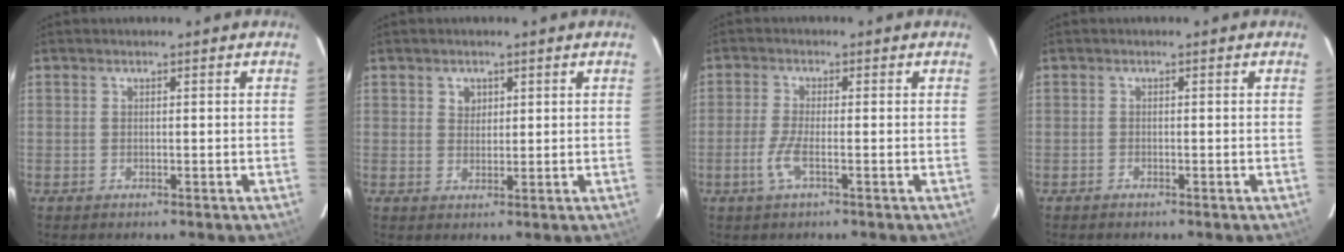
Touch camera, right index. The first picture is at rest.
{"total": 2.3, "force": [1.0, 2.0, 0.6], "torque": [-0.005, 0.007, 0.018]}
{"total": 4.0, "force": [-1.6, 0.4, 3.7], "torque": [-0.084, -0.005, -0.035]}
{"total": 0.6, "force": [-0.6, 0.2, 0.1], "torque": [-0.003, 0.001, -0.012]}